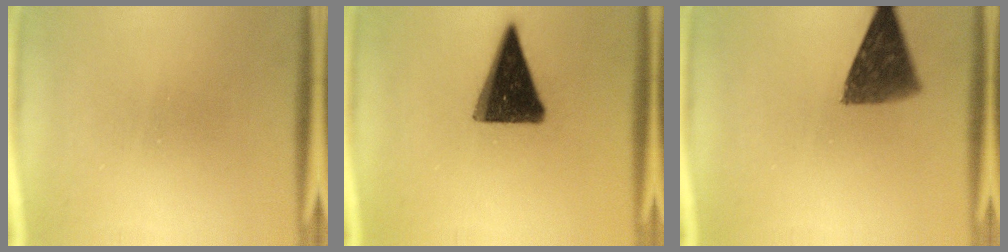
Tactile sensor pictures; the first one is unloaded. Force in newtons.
{"total": 14.2}
{"total": 9.6}